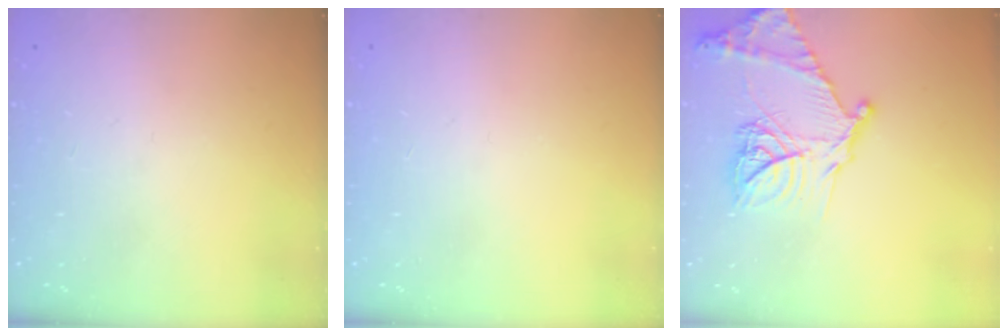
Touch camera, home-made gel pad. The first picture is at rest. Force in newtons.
{"total": 0.0}
{"total": 20.3, "press": 20.3, "slide": 1.7}